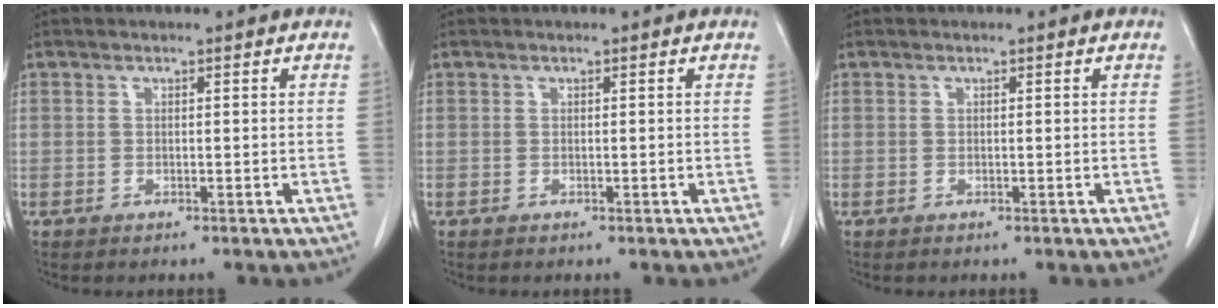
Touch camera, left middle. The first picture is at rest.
{"total": 0.0}
{"total": 0.0}